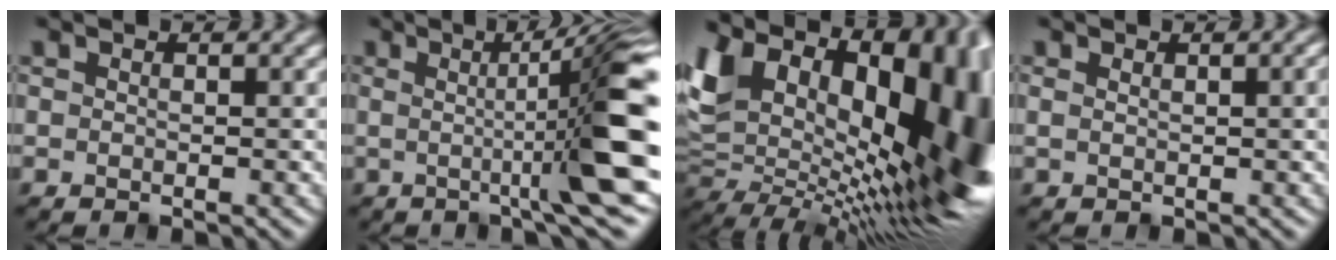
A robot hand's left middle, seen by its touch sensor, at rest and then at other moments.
{"total": 9.8, "force": [0.1, 1.1, 9.7], "torque": [-0.123, 0.005, -0.001]}
{"total": 21.0, "force": [4.2, 12.6, 16.3], "torque": [-0.261, 0.006, 0.093]}
{"total": 3.4, "force": [1.5, 1.4, 2.7], "torque": [-0.022, 0.011, 0.007]}